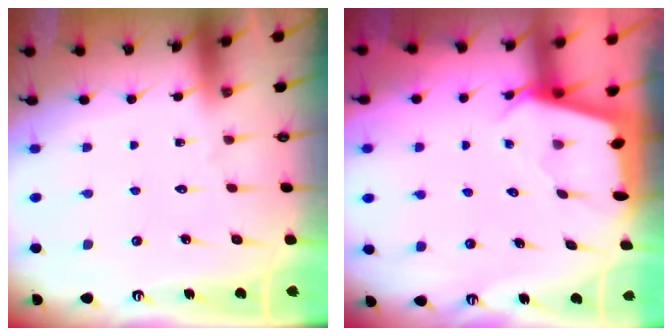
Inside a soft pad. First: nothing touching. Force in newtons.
{"total": 2.6, "press": 2.6, "slide": 0.3}